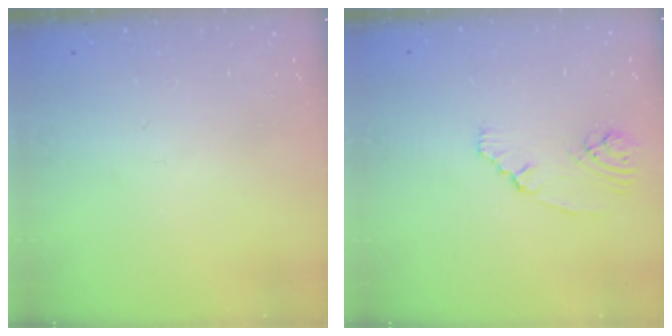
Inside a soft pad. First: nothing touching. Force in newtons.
{"total": 2.2, "press": 2.2, "slide": 0.5}